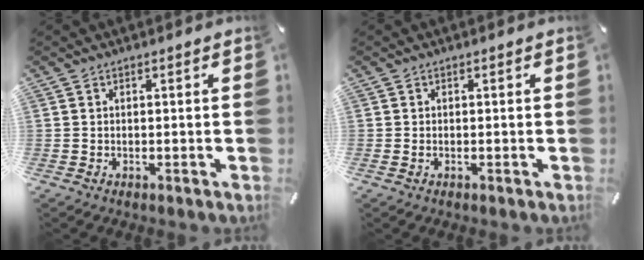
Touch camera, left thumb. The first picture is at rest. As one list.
[{"total": 0.6, "force": [-0.2, 0.3, 0.4], "torque": [-0.008, 0.001, -0.004]}]